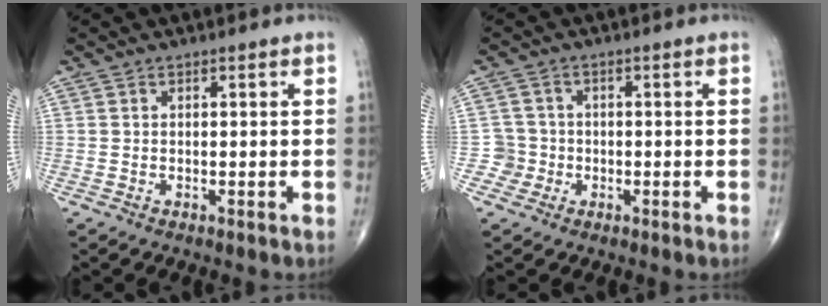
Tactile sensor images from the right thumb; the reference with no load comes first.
{"total": 3.0, "force": [-0.8, 2.8, -0.4], "torque": [0.028, 0.011, -0.022]}